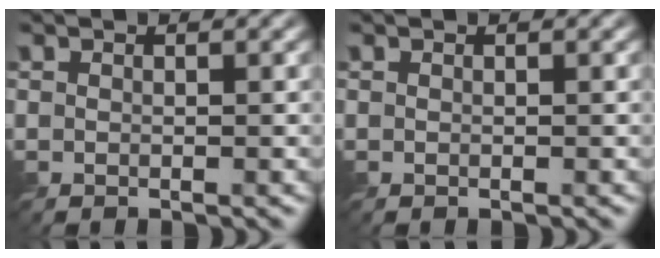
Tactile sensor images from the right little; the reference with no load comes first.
{"total": 0.0}